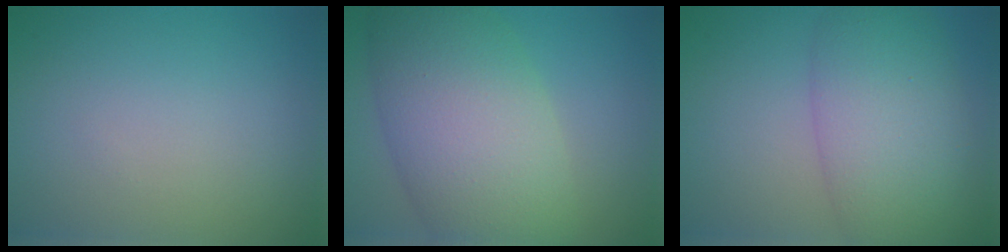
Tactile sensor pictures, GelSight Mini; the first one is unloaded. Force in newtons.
{"total": 11.1, "press": 11.1, "slide": 0.6}
{"total": 8.3, "press": 8.3, "slide": 0.3}